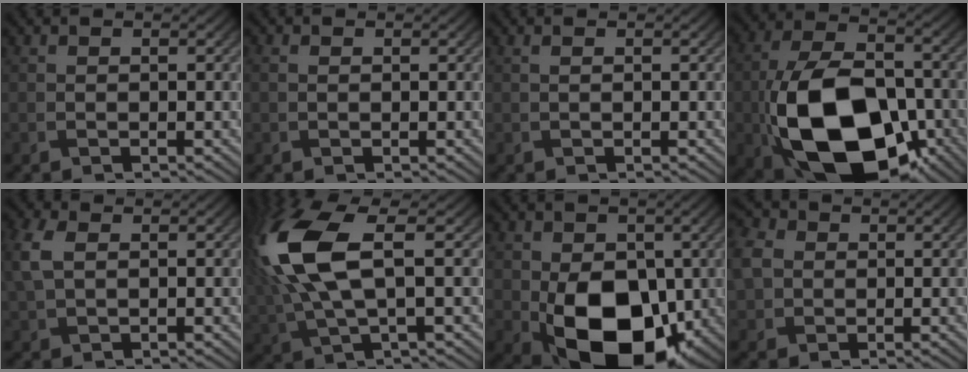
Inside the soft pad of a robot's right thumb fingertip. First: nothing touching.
{"total": 0.7, "force": [0.1, 0.7, 0.2], "torque": [-0.002, 0.000, 0.003]}
{"total": 0.0}
{"total": 18.5, "force": [-6.0, 11.4, 13.4], "torque": [-0.269, -0.033, -0.108]}
{"total": 4.3, "force": [1.1, 2.8, 3.2], "torque": [-0.093, 0.008, 0.019]}
{"total": 13.9, "force": [2.8, 5.4, 12.5], "torque": [-0.318, 0.008, 0.056]}
{"total": 14.2, "force": [-2.8, 9.4, 10.2], "torque": [-0.168, -0.028, -0.045]}
{"total": 5.7, "force": [0.5, 4.8, 3.1], "torque": [-0.104, 0.008, 0.002]}